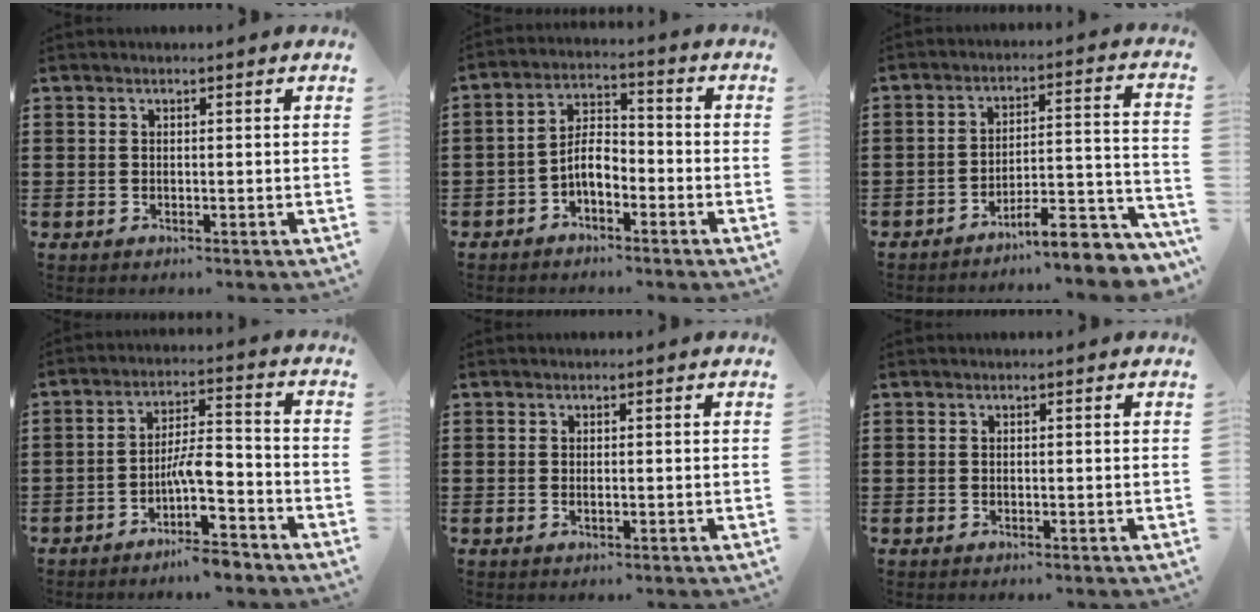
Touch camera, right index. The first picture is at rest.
{"total": 4.9, "force": [-2.3, 2.3, 3.7], "torque": [-0.080, 0.008, -0.048]}
{"total": 7.3, "force": [-6.1, 1.3, 3.8], "torque": [-0.054, 0.001, -0.113]}
{"total": 7.3, "force": [-4.4, 2.0, 5.4], "torque": [-0.105, 0.002, -0.087]}
{"total": 0.6, "force": [0.0, 0.1, 0.6], "torque": [-0.013, -0.003, 0.002]}
{"total": 0.0}